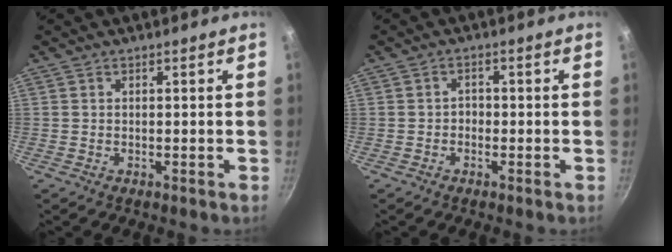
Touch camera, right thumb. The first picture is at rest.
{"total": 1.5, "force": [-0.5, 1.2, 0.8], "torque": [-0.006, 0.007, -0.011]}